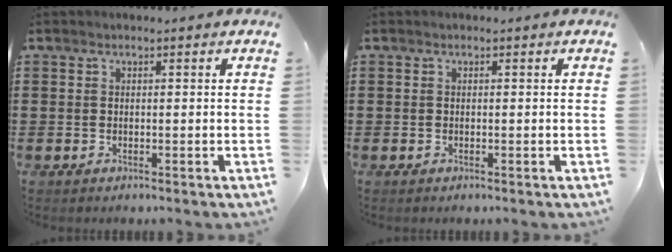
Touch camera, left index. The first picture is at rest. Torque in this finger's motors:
{"motor_torque": [0.01, 0.00, -0.01, -0.01]}